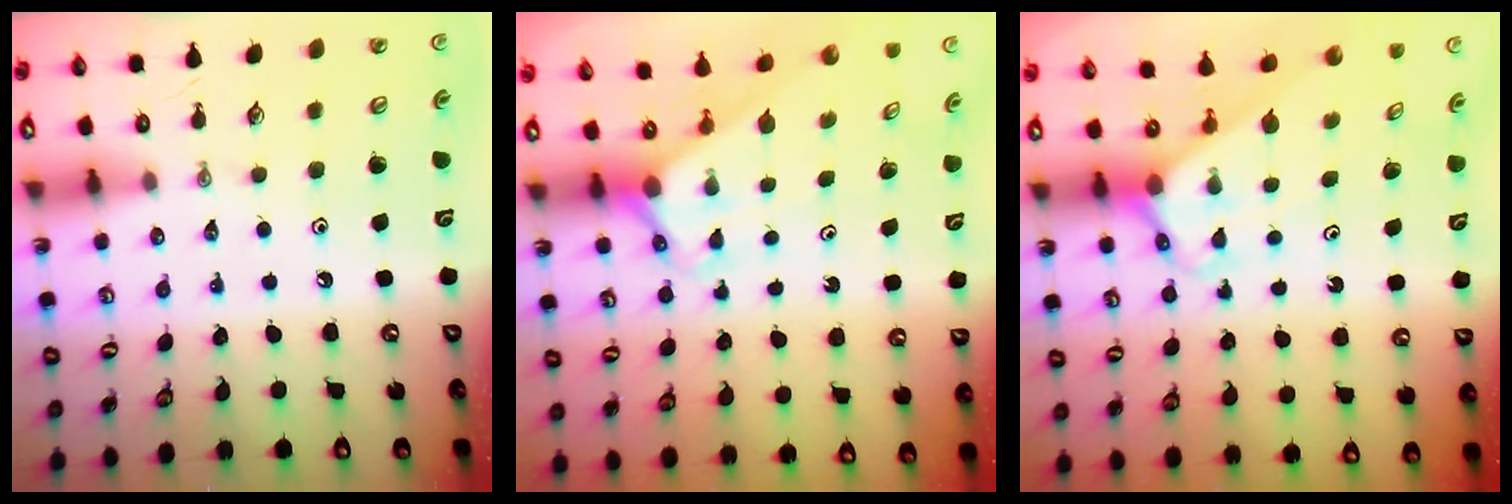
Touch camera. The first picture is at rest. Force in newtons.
{"total": 3.0, "press": 3.0, "slide": 0.0}
{"total": 2.6, "press": 2.6, "slide": 0.1}